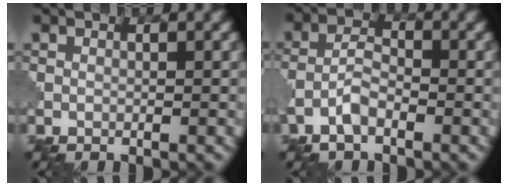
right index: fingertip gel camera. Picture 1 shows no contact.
{"total": 2.8, "force": [-1.6, 1.1, 2.0], "torque": [-0.045, 0.007, -0.041]}